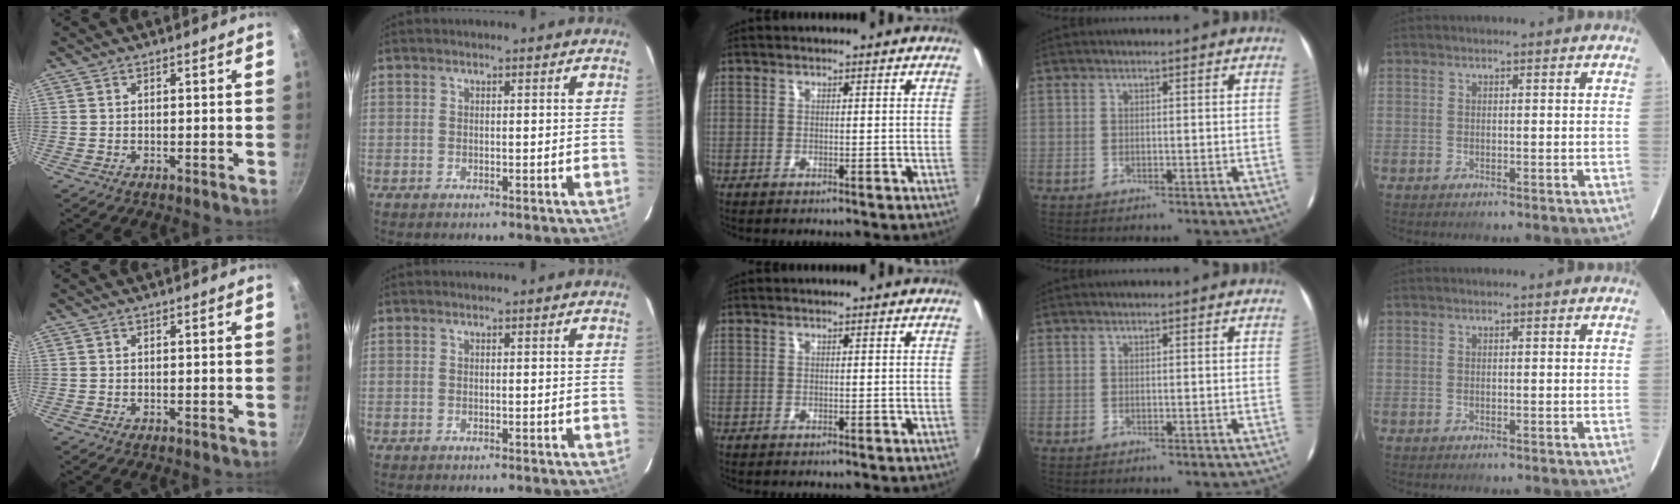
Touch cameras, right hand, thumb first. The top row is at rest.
{}